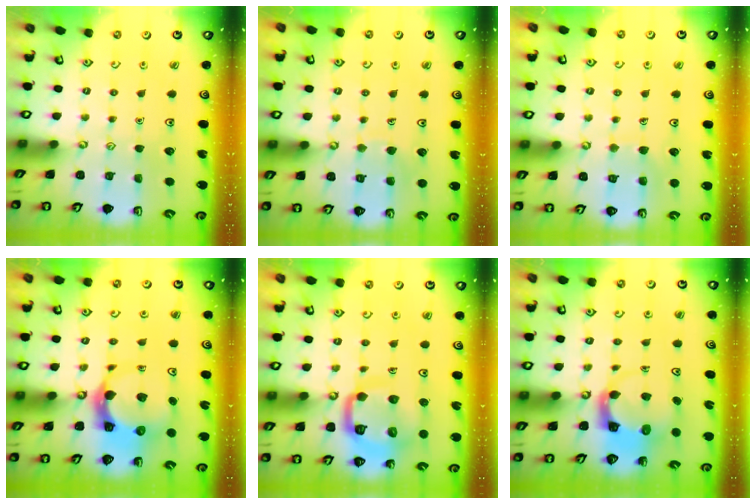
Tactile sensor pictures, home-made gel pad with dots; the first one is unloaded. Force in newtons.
{"total": 6.0, "press": 6.0, "slide": 0.3}
{"total": 7.0, "press": 7.0, "slide": 0.4}
{"total": 7.4, "press": 7.3, "slide": 1.1}
{"total": 13.2, "press": 13.1, "slide": 1.6}
{"total": 3.9, "press": 3.8, "slide": 0.5}